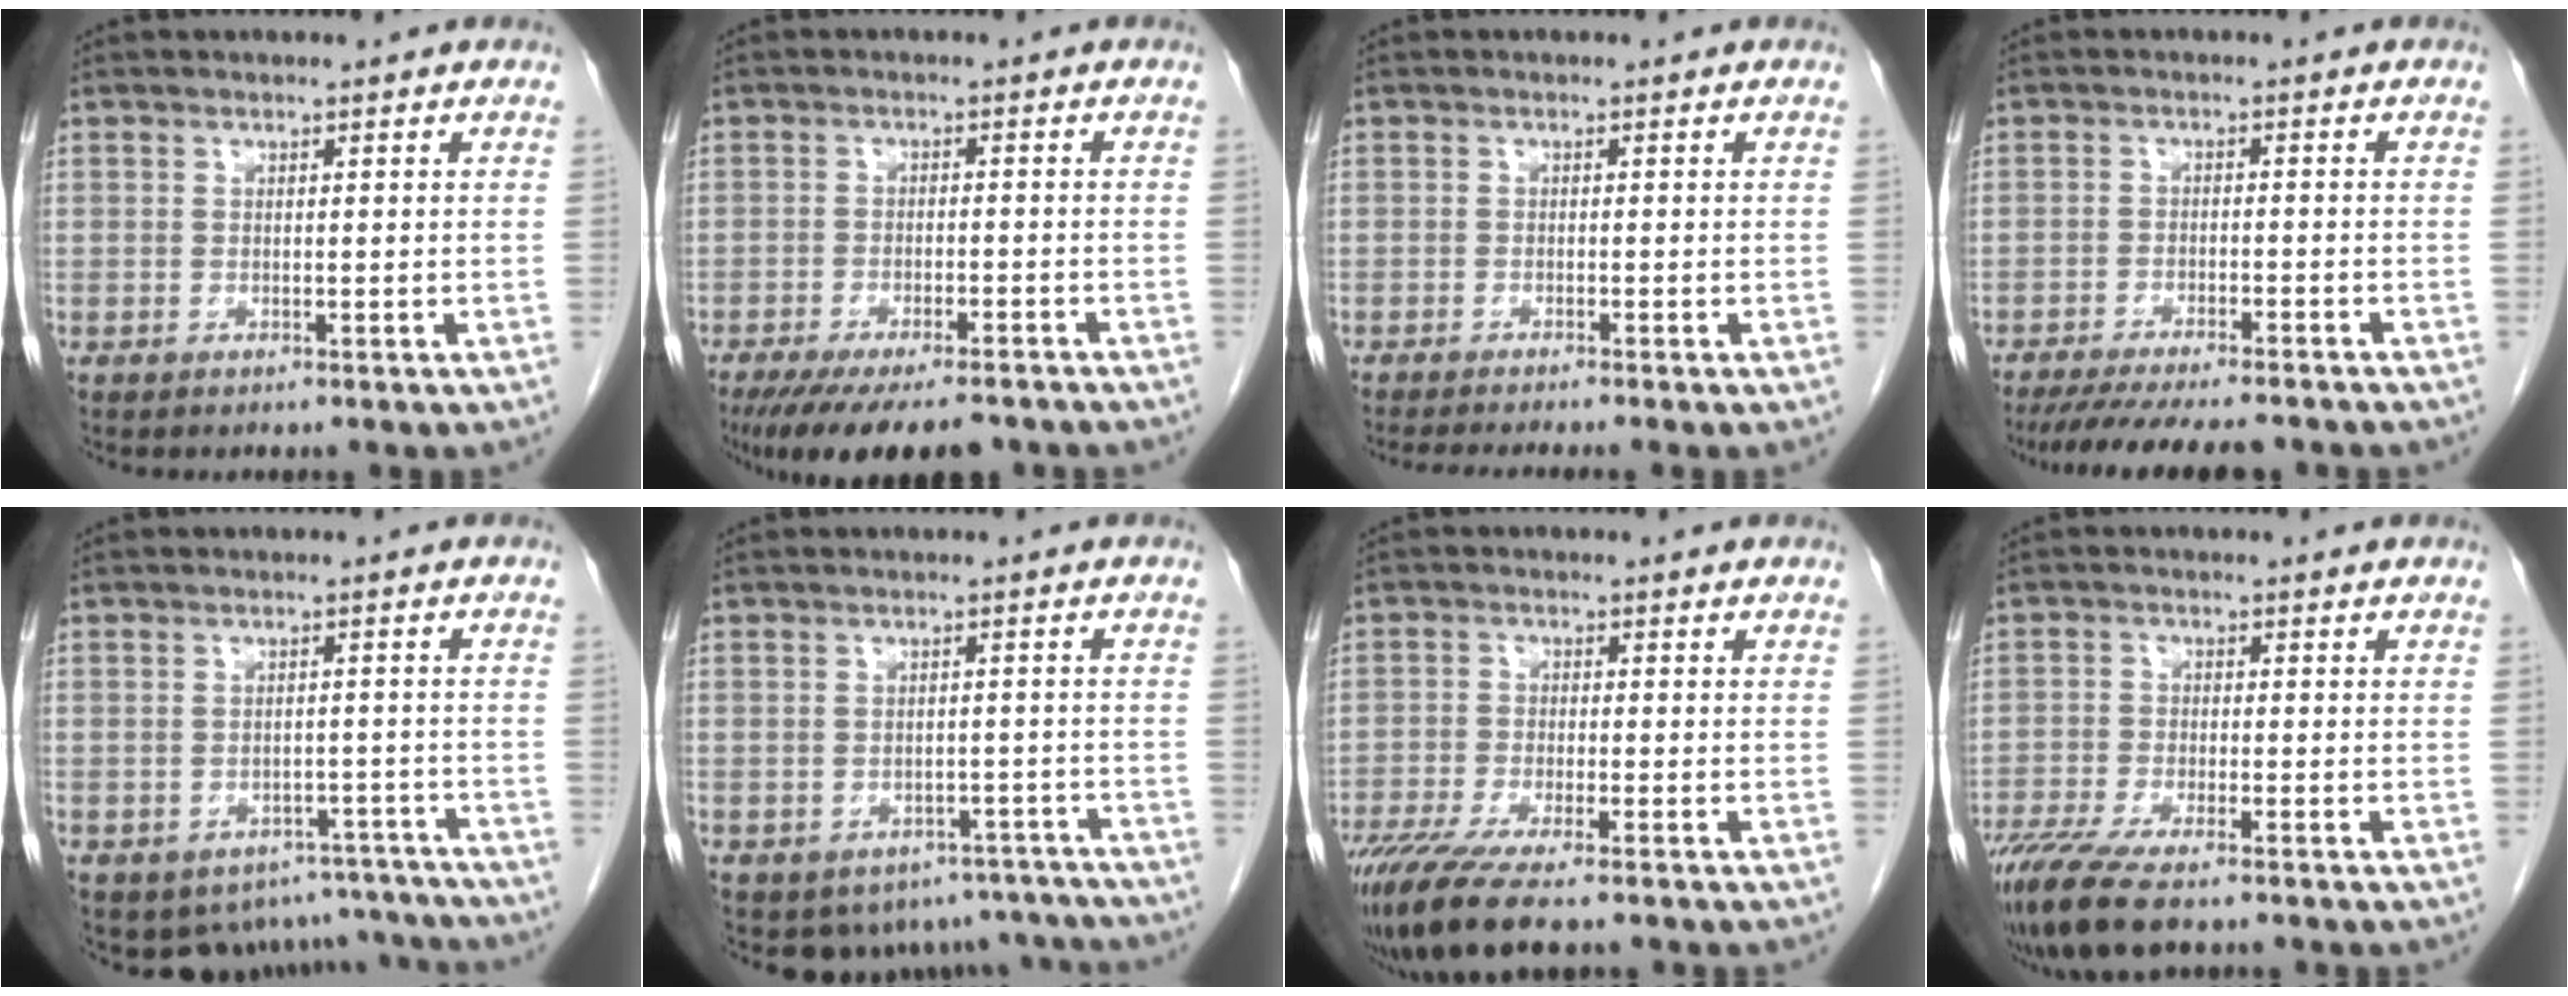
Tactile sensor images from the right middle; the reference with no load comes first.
{"total": 13.4, "force": [-10.9, 3.2, 7.1], "torque": [-0.120, -0.023, -0.159]}
{"total": 5.0, "force": [-4.3, -0.6, 2.4], "torque": [-0.027, -0.013, -0.068]}
{"total": 13.0, "force": [-11.4, 1.7, 5.9], "torque": [-0.090, -0.021, -0.160]}
{"total": 11.5, "force": [-9.7, 6.0, 1.5], "torque": [-0.012, 0.027, -0.104]}
{"total": 10.6, "force": [-8.3, 6.3, 1.9], "torque": [-0.015, 0.016, -0.086]}
{"total": 10.0, "force": [-7.8, 1.1, 6.2], "torque": [-0.103, -0.024, -0.130]}
{"total": 9.8, "force": [-7.6, 1.7, 5.9], "torque": [-0.103, -0.024, -0.128]}